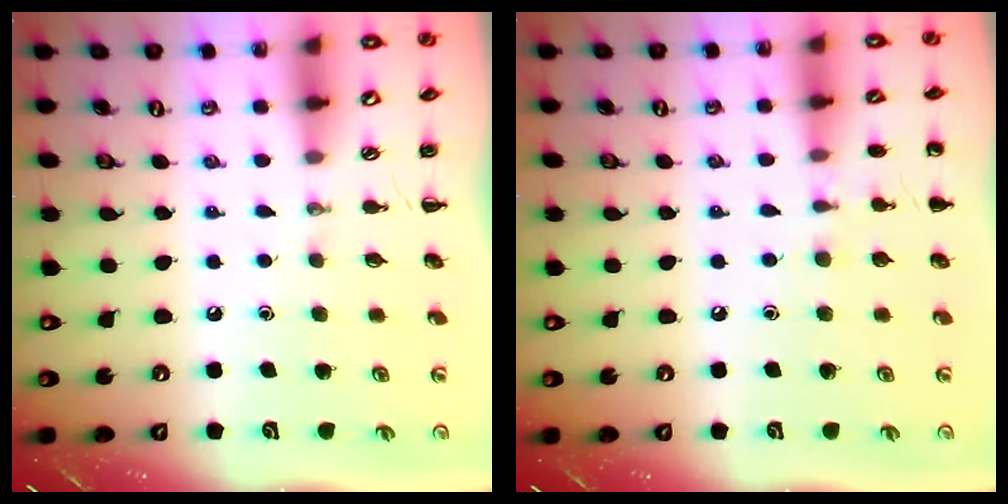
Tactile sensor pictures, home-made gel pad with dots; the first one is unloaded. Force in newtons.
{"total": 5.1, "press": 4.9, "slide": 1.5}